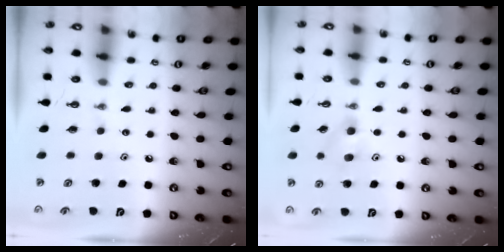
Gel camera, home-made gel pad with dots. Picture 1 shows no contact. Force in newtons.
{"total": 6.2, "press": 6.1, "slide": 0.8}